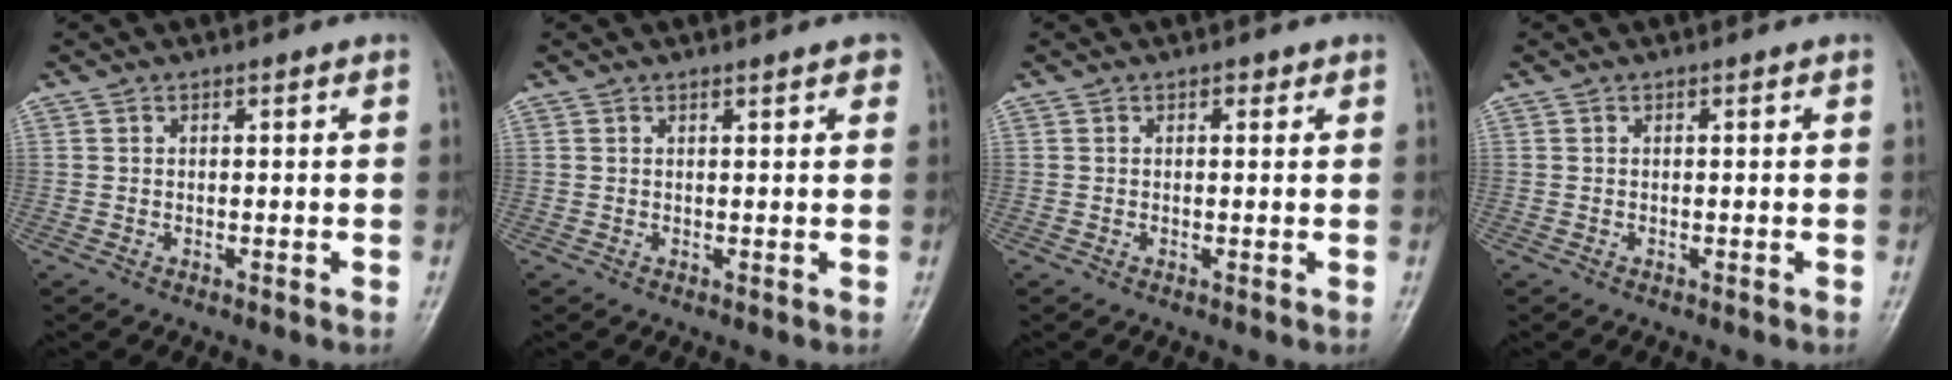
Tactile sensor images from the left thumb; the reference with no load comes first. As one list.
[{"total": 1.9, "force": [1.3, 0.5, 1.2], "torque": [-0.010, -0.003, 0.013]}, {"total": 1.0, "force": [0.6, 0.7, 0.5], "torque": [0.002, -0.002, 0.005]}, {"total": 0.0}]